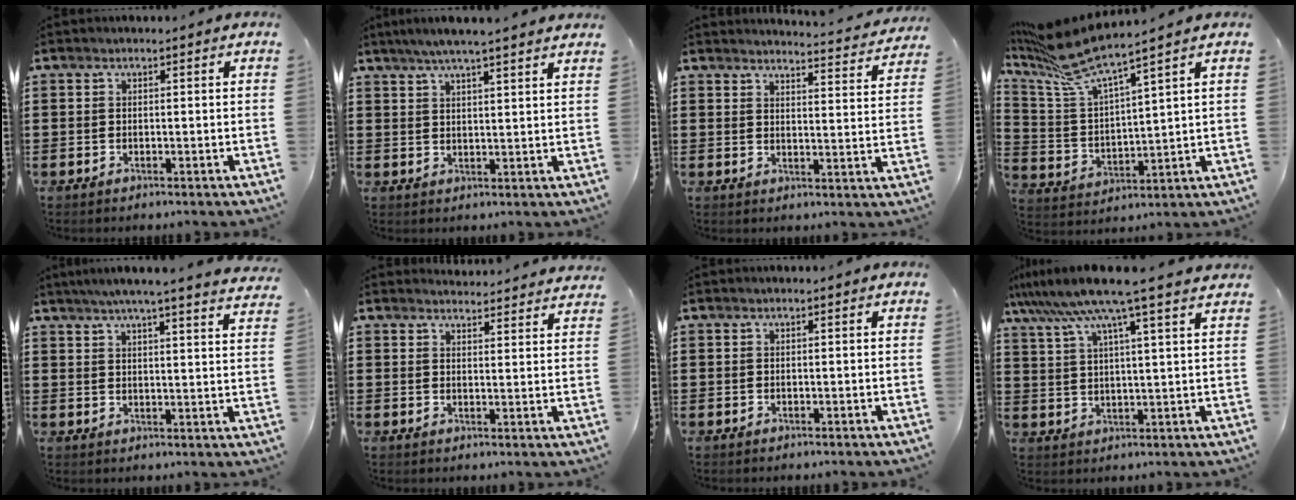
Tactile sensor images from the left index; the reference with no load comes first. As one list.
[{"total": 4.3, "force": [3.8, -0.5, 1.9], "torque": [-0.048, -0.009, 0.068]}, {"total": 3.4, "force": [3.3, -0.3, 0.5], "torque": [-0.018, -0.030, 0.055]}, {"total": 8.7, "force": [7.4, 0.7, 4.6], "torque": [-0.130, -0.046, 0.124]}, {"total": 5.1, "force": [4.6, -0.7, 2.1], "torque": [-0.058, -0.022, 0.079]}, {"total": 3.3, "force": [3.3, -0.1, -0.1], "torque": [0.000, -0.022, 0.059]}, {"total": 0.0}, {"total": 9.6, "force": [7.7, -0.2, 5.7], "torque": [-0.137, -0.030, 0.130]}]